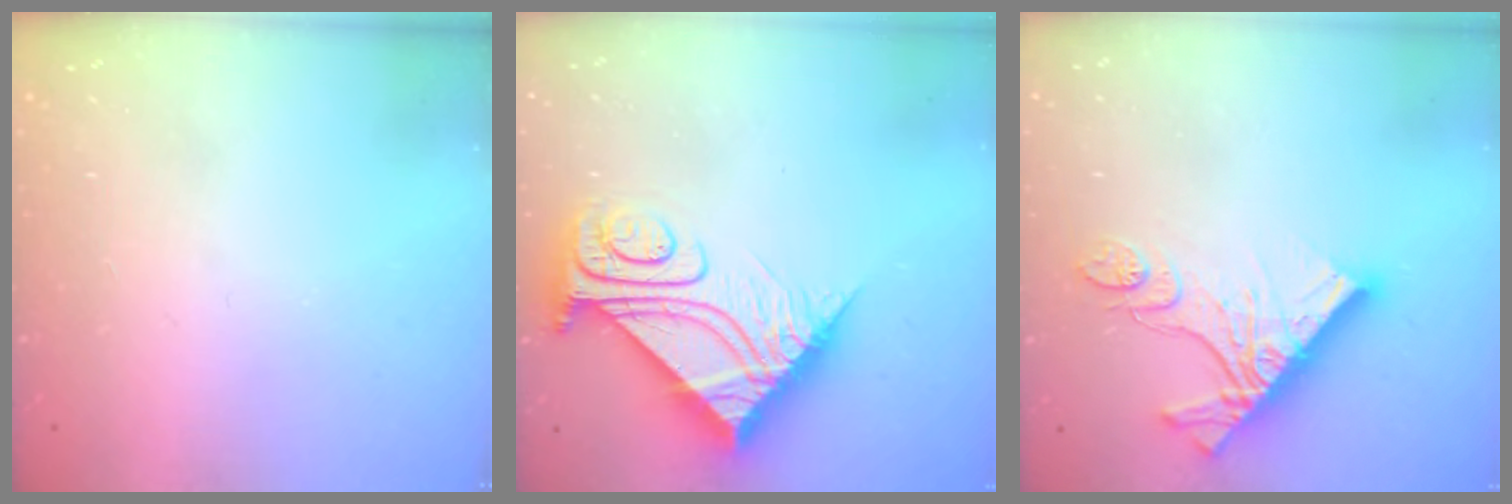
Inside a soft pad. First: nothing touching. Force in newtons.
{"total": 13.0, "press": 13.0, "slide": 1.0}
{"total": 14.3, "press": 14.3, "slide": 1.5}